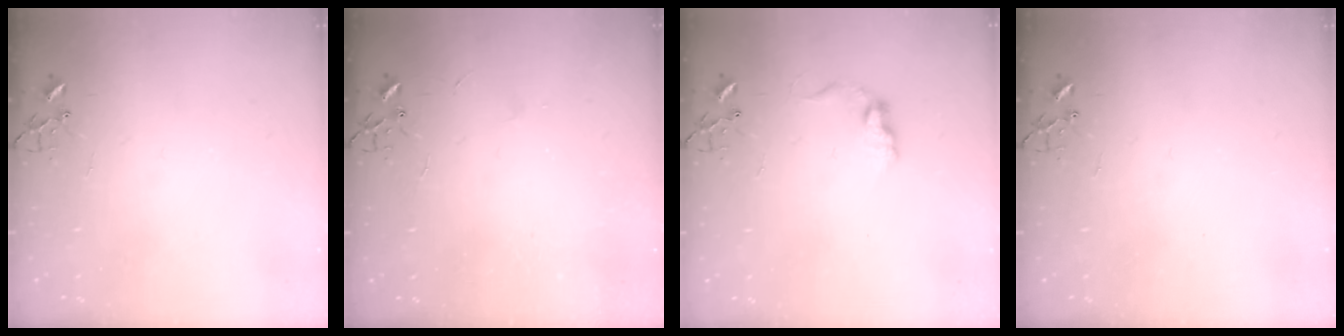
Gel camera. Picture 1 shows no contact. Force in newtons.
{"total": 2.1, "press": 2.1, "slide": 0.4}
{"total": 8.6, "press": 8.6, "slide": 0.3}
{"total": 0.0}